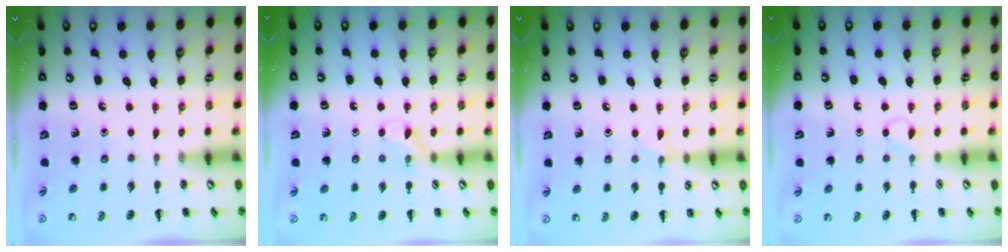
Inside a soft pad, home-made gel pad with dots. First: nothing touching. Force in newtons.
{"total": 4.1, "press": 3.8, "slide": 1.4}
{"total": 5.8, "press": 5.4, "slide": 2.0}
{"total": 2.8, "press": 2.6, "slide": 1.2}